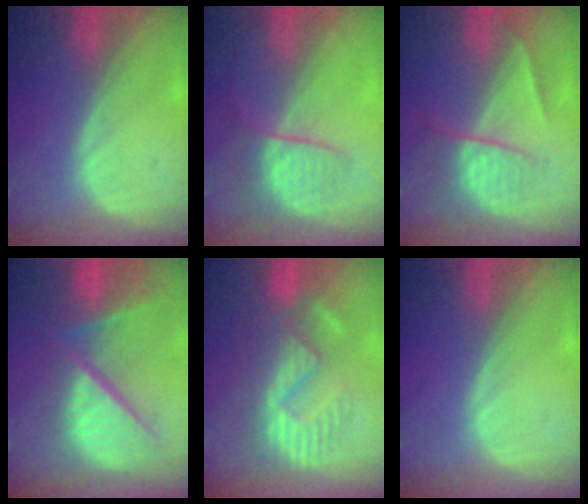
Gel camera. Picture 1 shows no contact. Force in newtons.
{"total": 6.8, "press": 6.3, "slide": 2.7}
{"total": 6.7, "press": 5.8, "slide": 3.3}
{"total": 12.4, "press": 10.2, "slide": 7.0}
{"total": 9.1, "press": 9.1, "slide": 1.1}
{"total": 0.0}